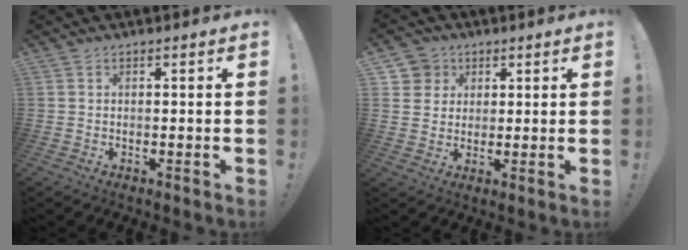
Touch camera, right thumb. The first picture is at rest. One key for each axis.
{"total": 6.3, "fx": 2.4, "fy": 5.8, "fz": 0.7, "tx": -0.010, "ty": -0.014, "tz": 0.047}